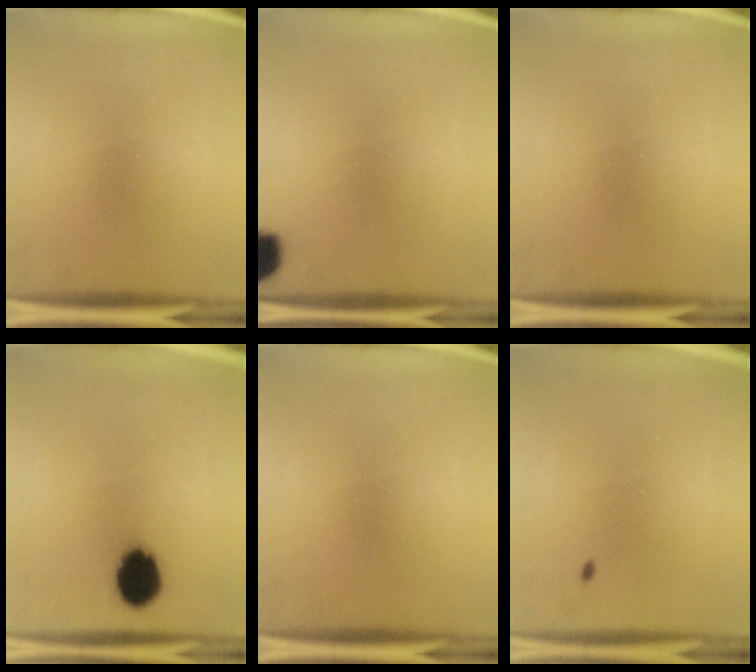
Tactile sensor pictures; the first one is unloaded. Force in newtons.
{"total": 8.0}
{"total": 0.0}
{"total": 9.6}
{"total": 0.0}
{"total": 0.7}